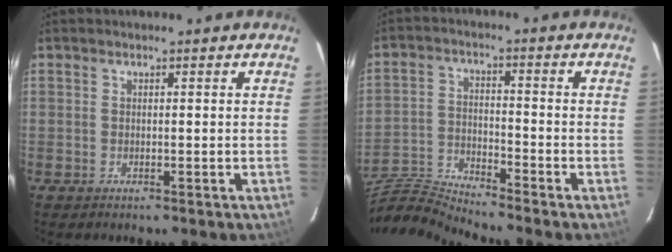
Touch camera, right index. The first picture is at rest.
{"total": 10.6, "force": [-10.3, -1.0, 2.1], "torque": [-0.059, -0.004, -0.209]}